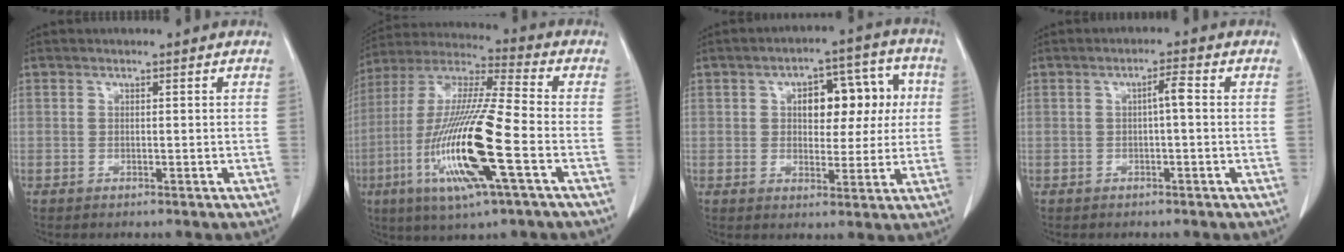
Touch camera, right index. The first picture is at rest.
{"total": 19.2, "force": [-5.9, 1.1, 18.2], "torque": [-0.384, -0.023, -0.114]}
{"total": 9.9, "force": [1.8, 5.4, 8.1], "torque": [-0.098, 0.039, 0.030]}
{"total": 2.2, "force": [0.0, 0.1, 2.2], "torque": [-0.036, 0.005, 0.000]}